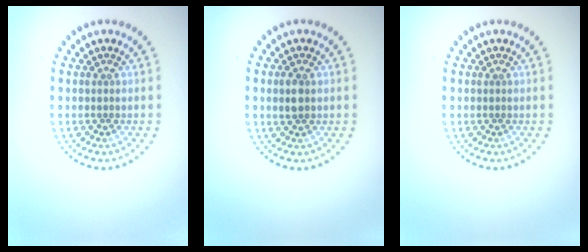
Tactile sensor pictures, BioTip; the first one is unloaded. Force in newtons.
{"total": 1.7, "press": 1.7, "slide": 0.1}
{"total": 0.0}